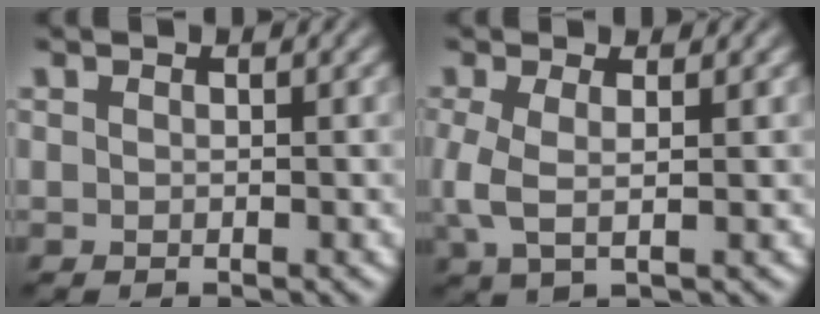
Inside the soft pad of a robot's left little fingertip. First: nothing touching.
{"total": 2.7, "force": [0.0, 0.9, 2.5], "torque": [-0.063, 0.003, -0.003]}